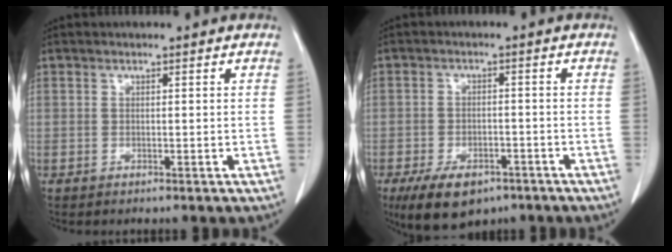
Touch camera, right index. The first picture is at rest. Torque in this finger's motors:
{"motor_torque": [-0.05, -0.02, 0.06, -0.01]}